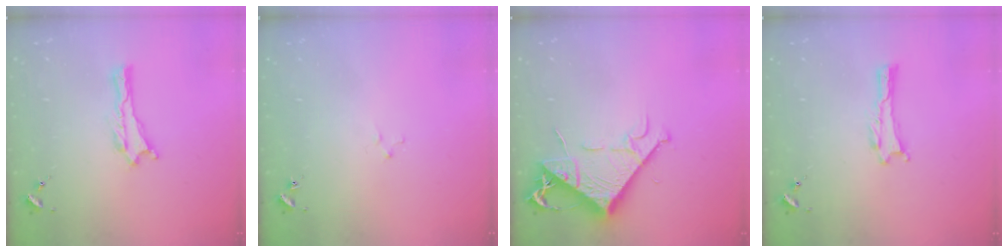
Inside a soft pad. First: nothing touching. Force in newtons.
{"total": 1.5, "press": 1.5, "slide": 0.2}
{"total": 8.6, "press": 8.5, "slide": 1.2}
{"total": 0.0}